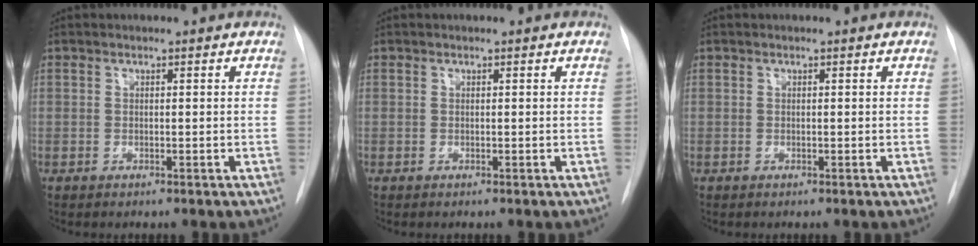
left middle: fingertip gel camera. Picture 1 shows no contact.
{"total": 0.0}
{"total": 0.0}